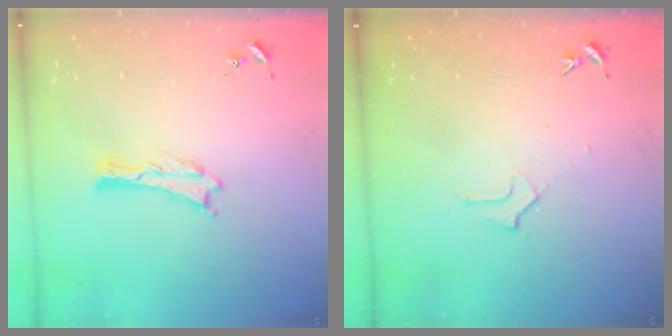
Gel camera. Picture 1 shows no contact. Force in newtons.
{"total": 1.6, "press": 1.6, "slide": 0.1}